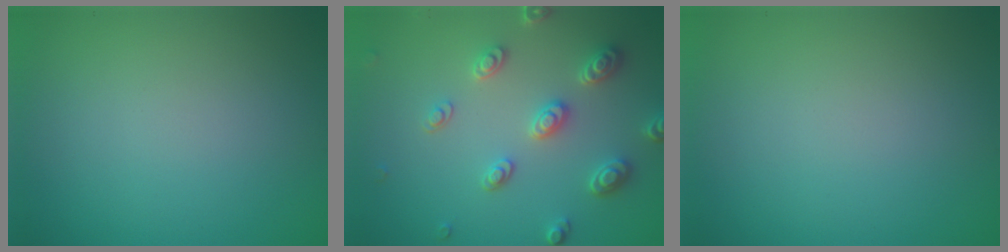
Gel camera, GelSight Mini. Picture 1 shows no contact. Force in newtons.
{"total": 4.0, "press": 3.4, "slide": 2.1}
{"total": 0.0}